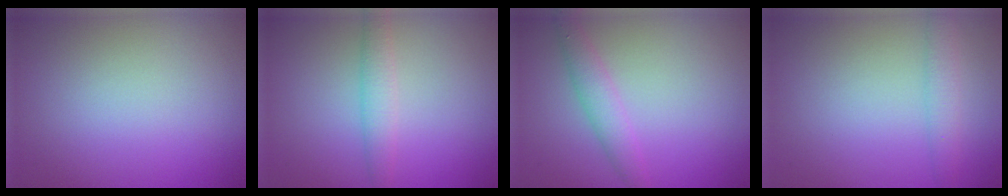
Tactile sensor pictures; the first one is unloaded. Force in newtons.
{"total": 2.1, "press": 2.1, "slide": 0.1}
{"total": 2.3, "press": 2.3, "slide": 0.0}
{"total": 2.0, "press": 2.0, "slide": 0.0}